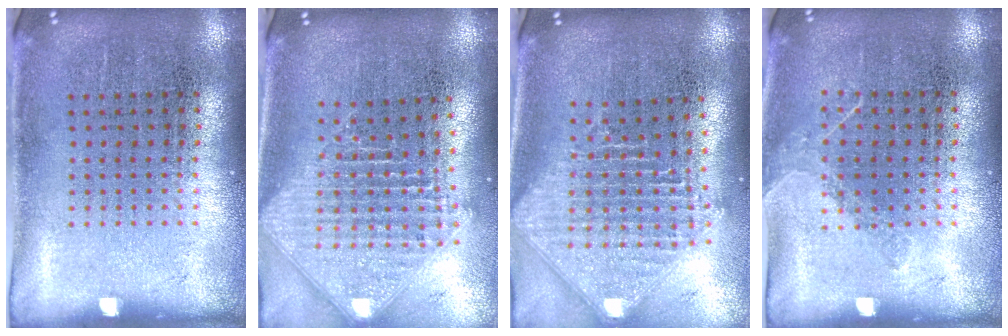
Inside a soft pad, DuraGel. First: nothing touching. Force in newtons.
{"total": 2.5, "press": 1.9, "slide": 1.6}
{"total": 2.5, "press": 1.9, "slide": 1.6}
{"total": 1.0, "press": 0.9, "slide": 0.5}